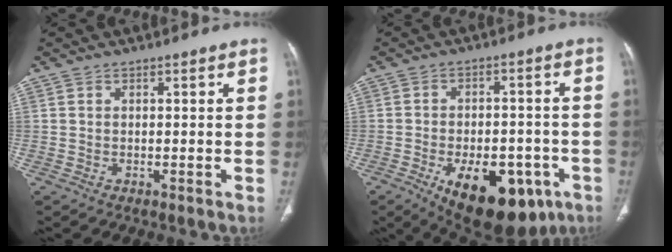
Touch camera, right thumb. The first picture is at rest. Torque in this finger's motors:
{"motor_torque": [1.63, 1.69, 0.15, -0.16, 0.38]}